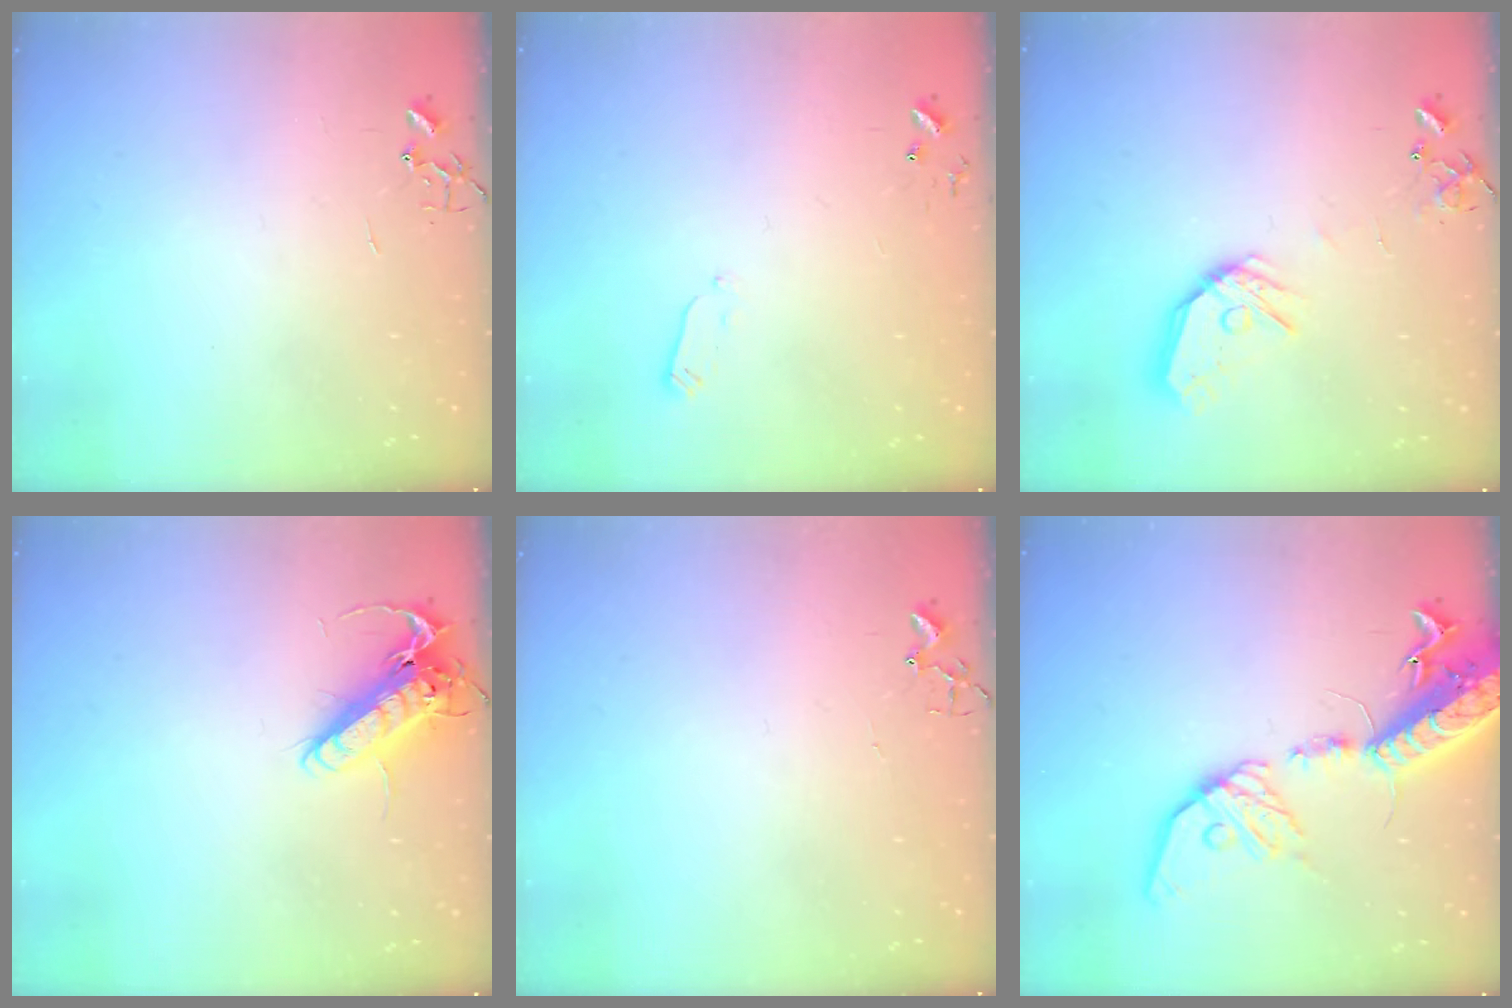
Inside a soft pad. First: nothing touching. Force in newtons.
{"total": 2.4, "press": 2.3, "slide": 0.4}
{"total": 12.5, "press": 12.4, "slide": 0.9}
{"total": 13.8, "press": 13.6, "slide": 2.3}
{"total": 1.8, "press": 1.8, "slide": 0.2}
{"total": 20.9, "press": 20.4, "slide": 4.4}